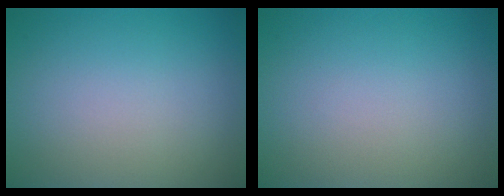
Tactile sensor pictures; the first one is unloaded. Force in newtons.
{"total": 0.0}